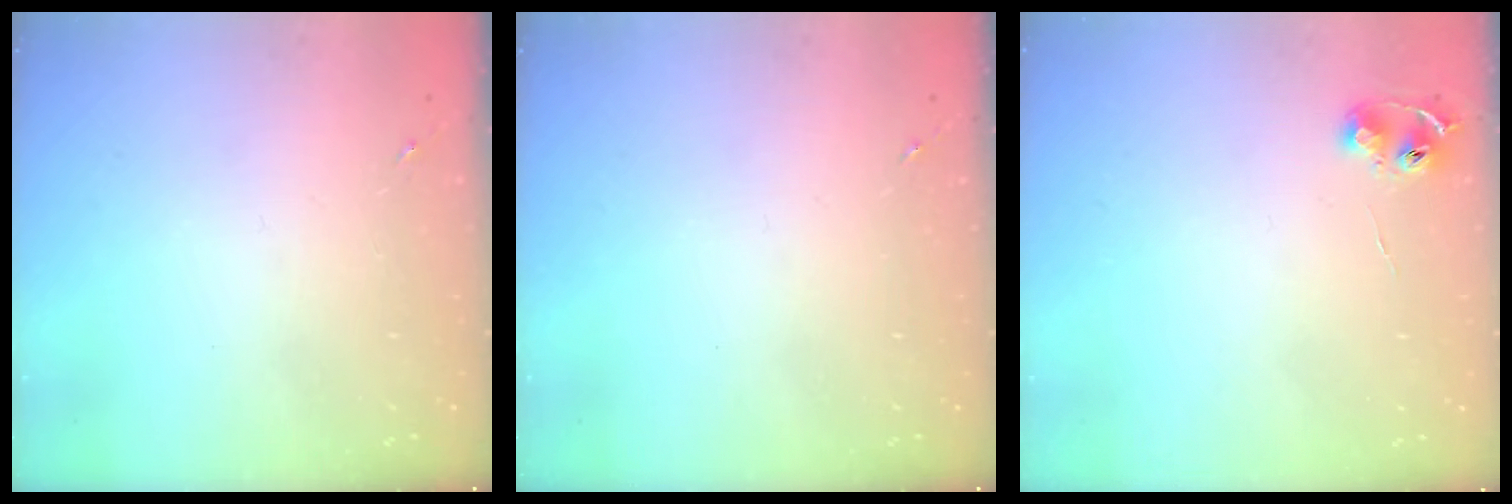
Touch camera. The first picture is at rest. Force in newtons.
{"total": 0.0}
{"total": 6.4, "press": 6.4, "slide": 0.7}